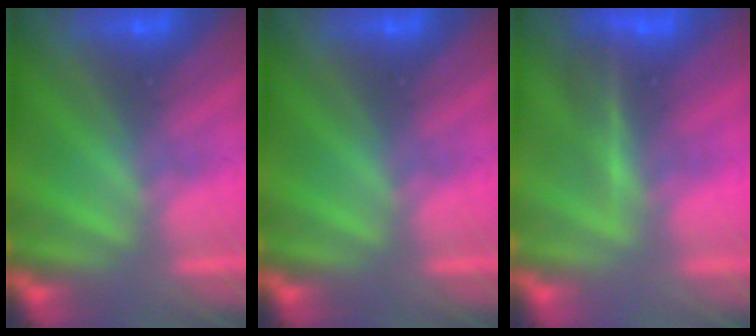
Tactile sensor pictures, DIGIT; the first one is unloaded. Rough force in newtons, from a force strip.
{"total": 0.0}
{"total": 1.7}